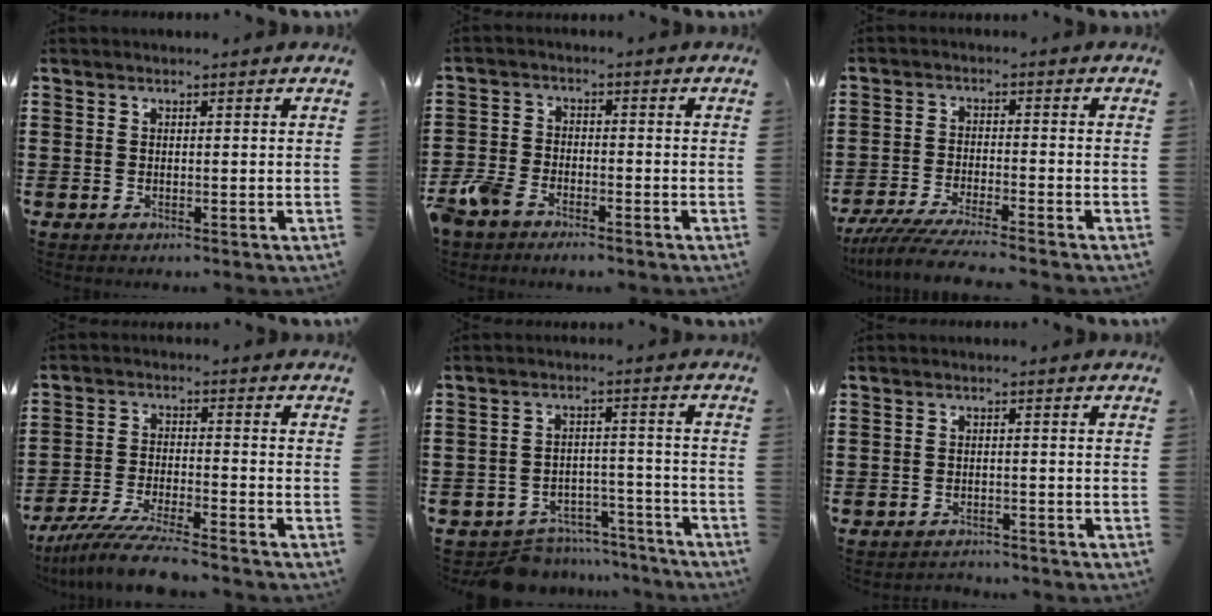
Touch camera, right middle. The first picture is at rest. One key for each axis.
{"total": 4.8, "fx": -4.2, "fy": 1.8, "fz": 1.6, "tx": -0.053, "ty": -0.002, "tz": -0.089}
{"total": 5.4, "fx": -5.0, "fy": -0.3, "fz": 2.2, "tx": -0.057, "ty": -0.024, "tz": -0.097}
{"total": 7.8, "fx": -6.9, "fy": 0.1, "fz": 3.6, "tx": -0.075, "ty": -0.010, "tz": -0.132}
{"total": 7.0, "fx": -6.7, "fy": 1.7, "fz": 0.7, "tx": -0.012, "ty": 0.020, "tz": -0.130}
{"total": 1.7, "fx": -1.6, "fy": 0.2, "fz": -0.2, "tx": -0.001, "ty": -0.002, "tz": -0.037}